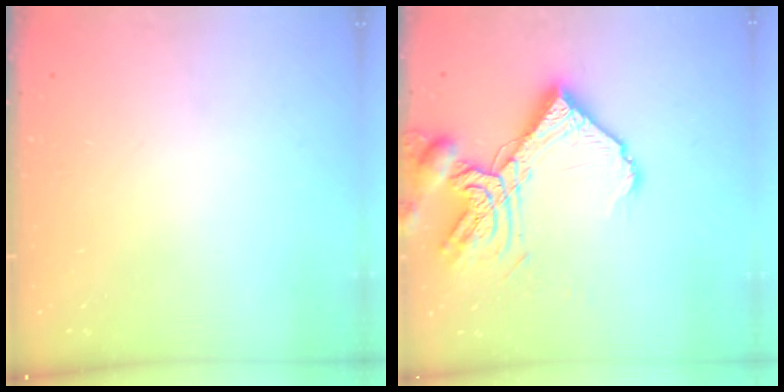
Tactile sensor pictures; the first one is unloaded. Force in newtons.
{"total": 17.8, "press": 17.7, "slide": 1.9}